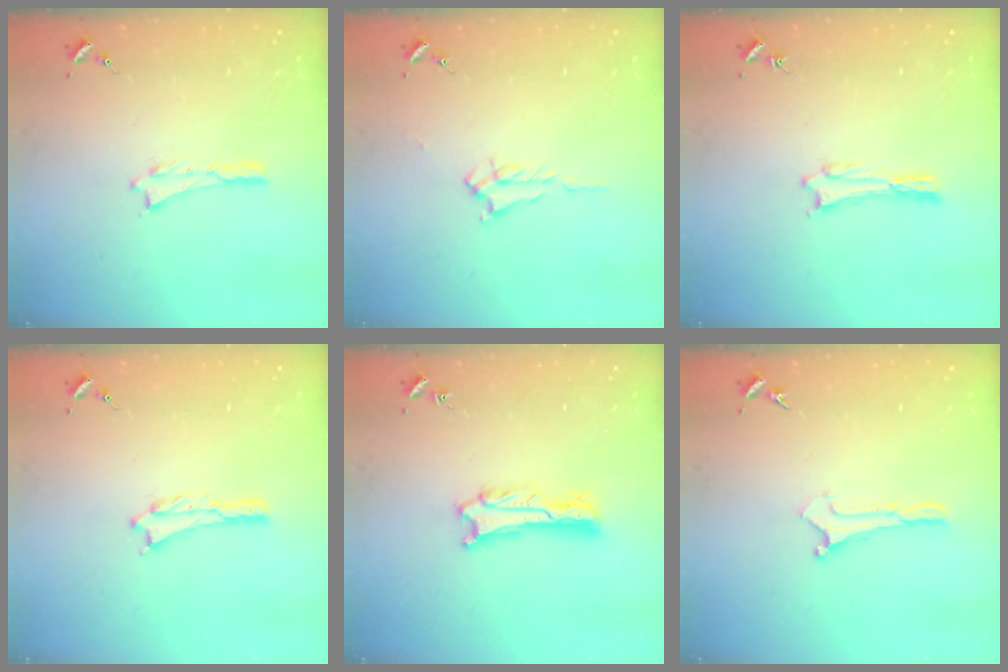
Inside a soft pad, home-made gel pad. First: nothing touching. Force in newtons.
{"total": 1.7, "press": 1.7, "slide": 0.3}
{"total": 0.0}
{"total": 0.5, "press": 0.5, "slide": 0.2}
{"total": 1.8, "press": 1.8, "slide": 0.2}
{"total": 0.0}